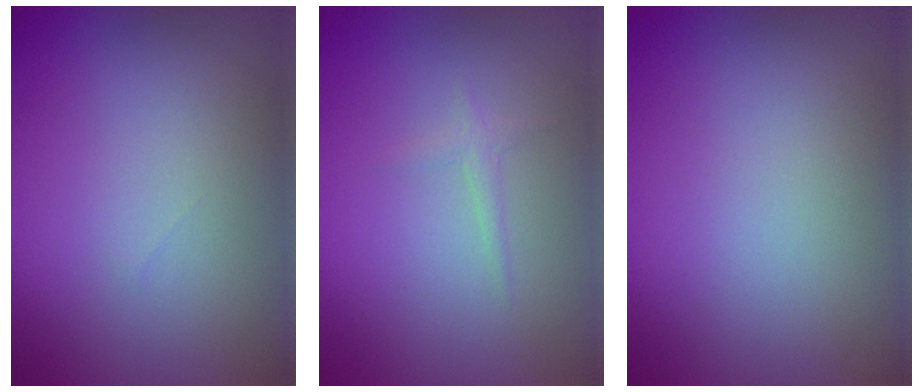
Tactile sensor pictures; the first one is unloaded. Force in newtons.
{"total": 0.8, "press": 0.8, "slide": 0.1}
{"total": 0.0}